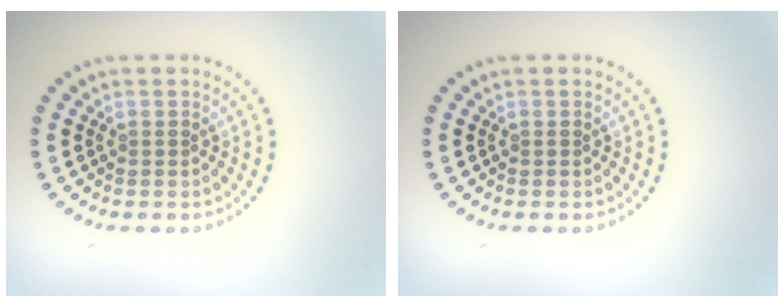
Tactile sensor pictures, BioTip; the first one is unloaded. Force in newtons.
{"total": 0.0}